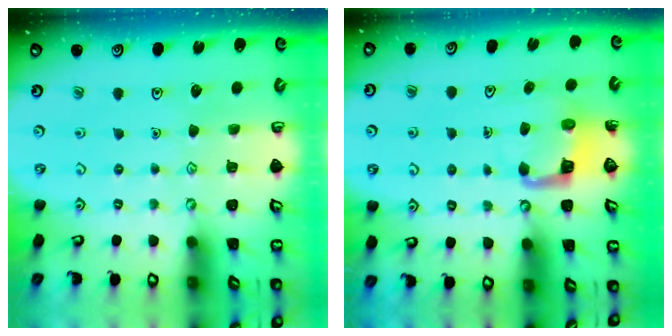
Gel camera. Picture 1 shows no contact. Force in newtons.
{"total": 4.5, "press": 4.5, "slide": 0.1}